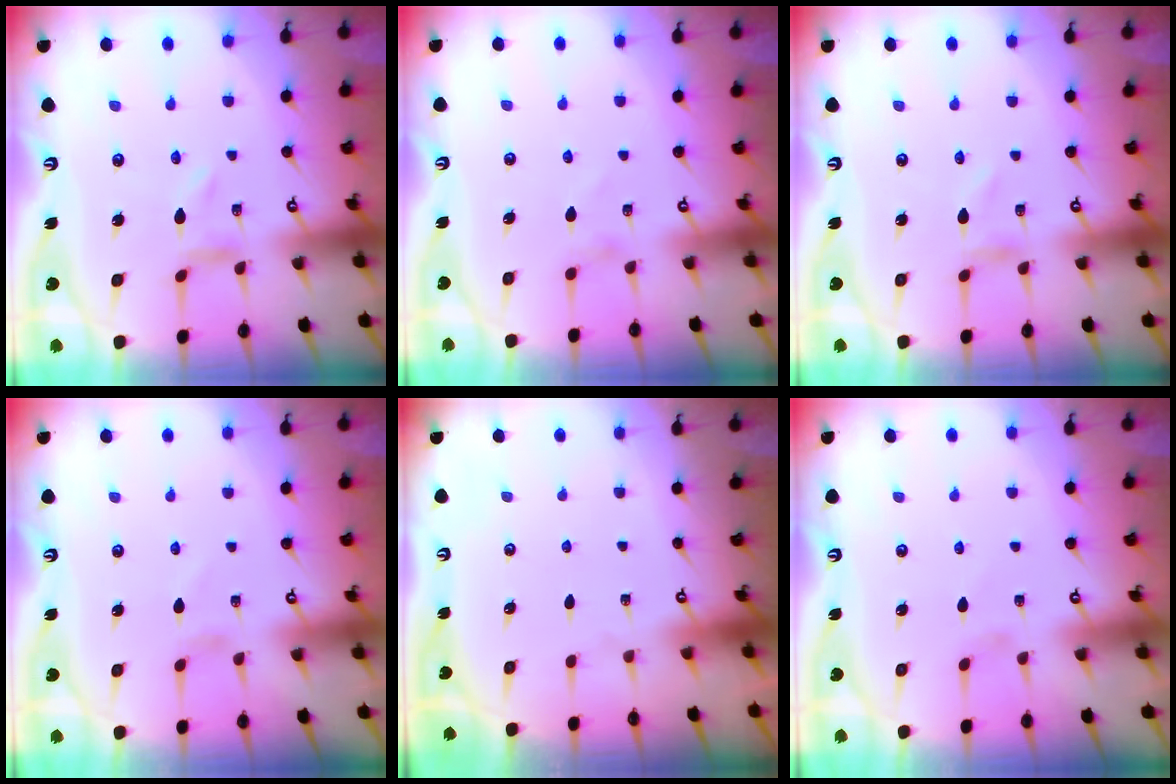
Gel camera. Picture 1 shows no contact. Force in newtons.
{"total": 0.0}
{"total": 1.0, "press": 1.0, "slide": 0.1}
{"total": 0.0}
{"total": 0.0}
{"total": 0.0}